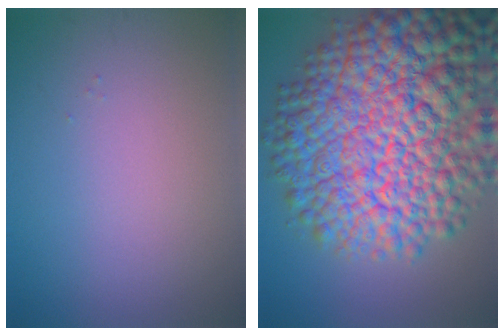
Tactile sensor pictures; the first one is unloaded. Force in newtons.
{"total": 16.7, "press": 16.7, "slide": 0.5}